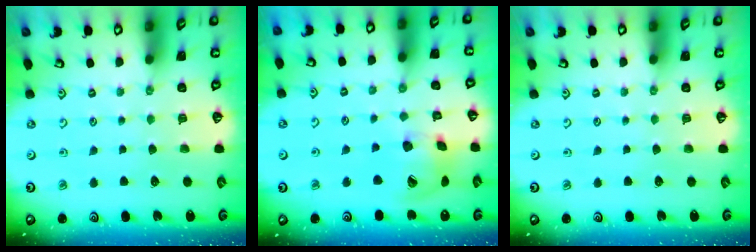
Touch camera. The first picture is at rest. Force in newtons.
{"total": 16.9, "press": 16.8, "slide": 2.5}
{"total": 0.0}